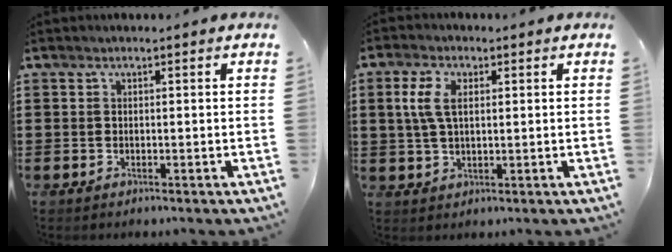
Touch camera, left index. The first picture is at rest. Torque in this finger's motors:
{"motor_torque": [1.18, 0.07, 0.42, 0.15]}